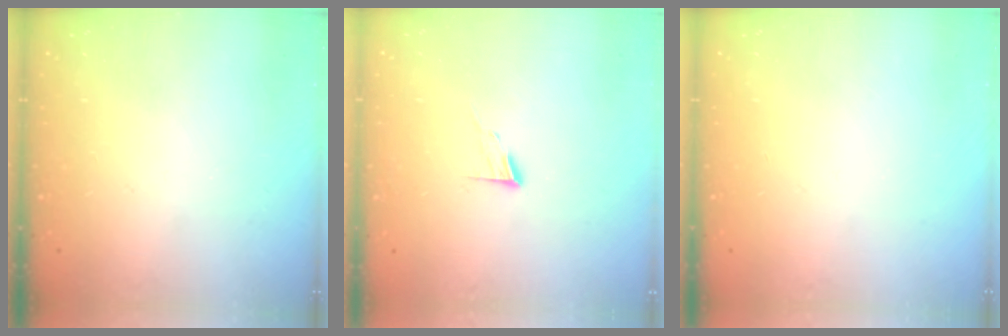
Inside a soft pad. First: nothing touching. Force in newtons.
{"total": 6.0, "press": 5.9, "slide": 0.6}
{"total": 0.0}